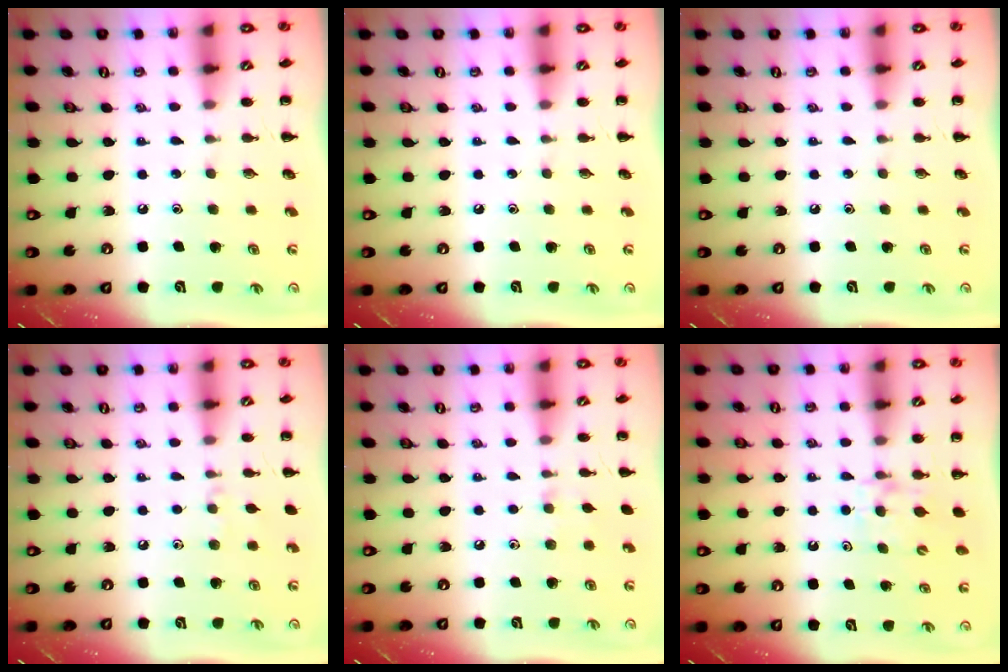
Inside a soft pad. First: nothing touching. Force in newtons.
{"total": 0.0}
{"total": 0.0}
{"total": 4.6, "press": 4.3, "slide": 1.6}
{"total": 3.5, "press": 3.2, "slide": 1.5}
{"total": 5.3, "press": 5.0, "slide": 1.7}